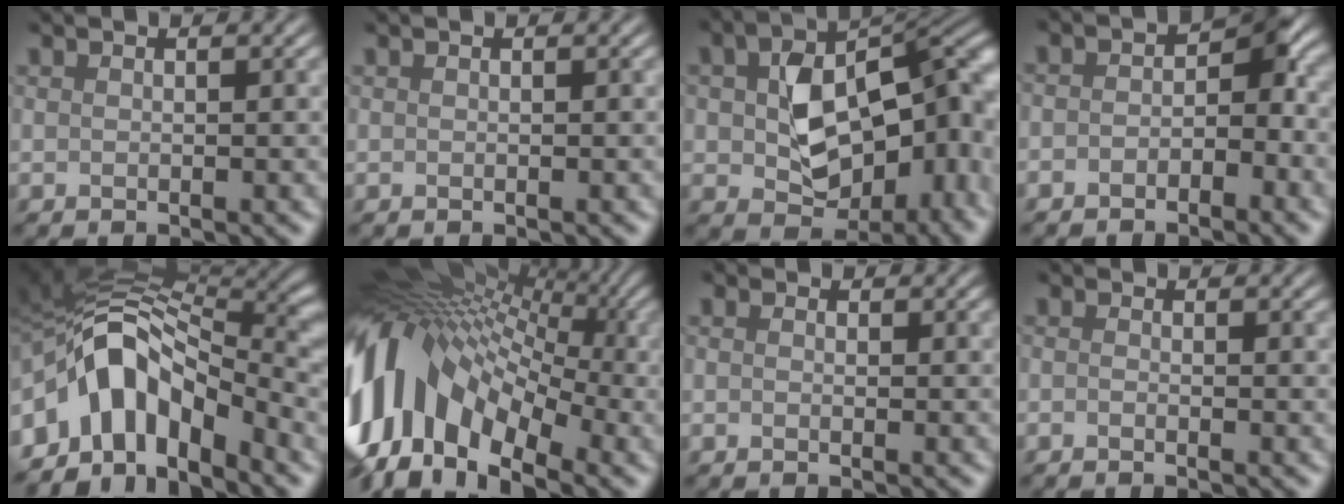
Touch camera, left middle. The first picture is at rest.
{"total": 0.0}
{"total": 11.4, "force": [-0.6, 7.4, 8.7], "torque": [-0.151, -0.011, 0.028]}
{"total": 2.4, "force": [-2.4, -0.1, 0.5], "torque": [-0.031, 0.006, -0.022]}
{"total": 7.9, "force": [-3.8, 4.5, 5.3], "torque": [-0.118, 0.012, -0.050]}
{"total": 12.1, "force": [-1.9, 7.9, 9.0], "torque": [-0.218, 0.020, -0.017]}
{"total": 0.8, "force": [-0.7, -0.2, -0.4], "torque": [0.008, 0.002, -0.004]}
{"total": 1.8, "force": [-1.5, -0.7, -0.7], "torque": [-0.004, -0.004, -0.008]}